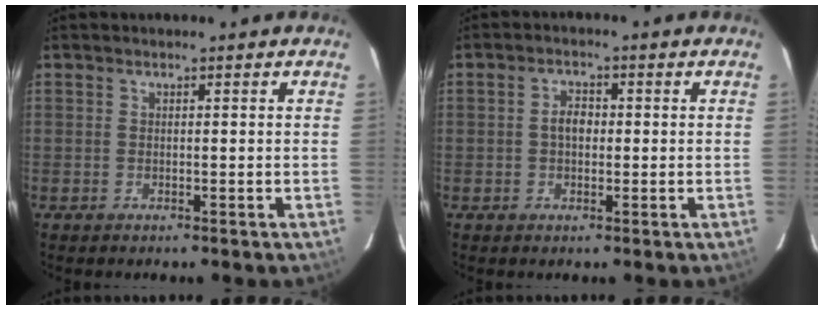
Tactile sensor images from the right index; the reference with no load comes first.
{"total": 2.9, "force": [-0.1, 2.0, 2.1], "torque": [-0.038, 0.009, -0.002]}